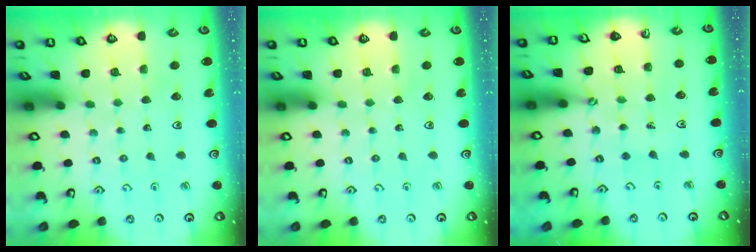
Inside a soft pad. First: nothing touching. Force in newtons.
{"total": 0.0}
{"total": 2.2, "press": 1.4, "slide": 1.6}